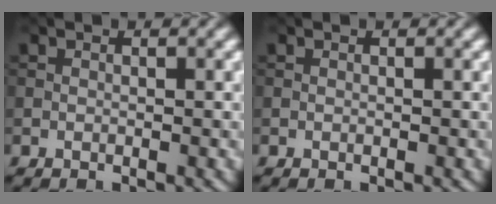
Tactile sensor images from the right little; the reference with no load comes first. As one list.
[{"total": 0.0}]